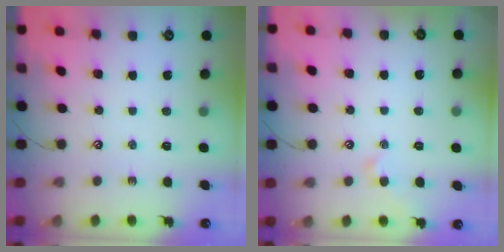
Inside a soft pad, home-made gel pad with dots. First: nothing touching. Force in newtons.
{"total": 1.4, "press": 1.4, "slide": 0.1}